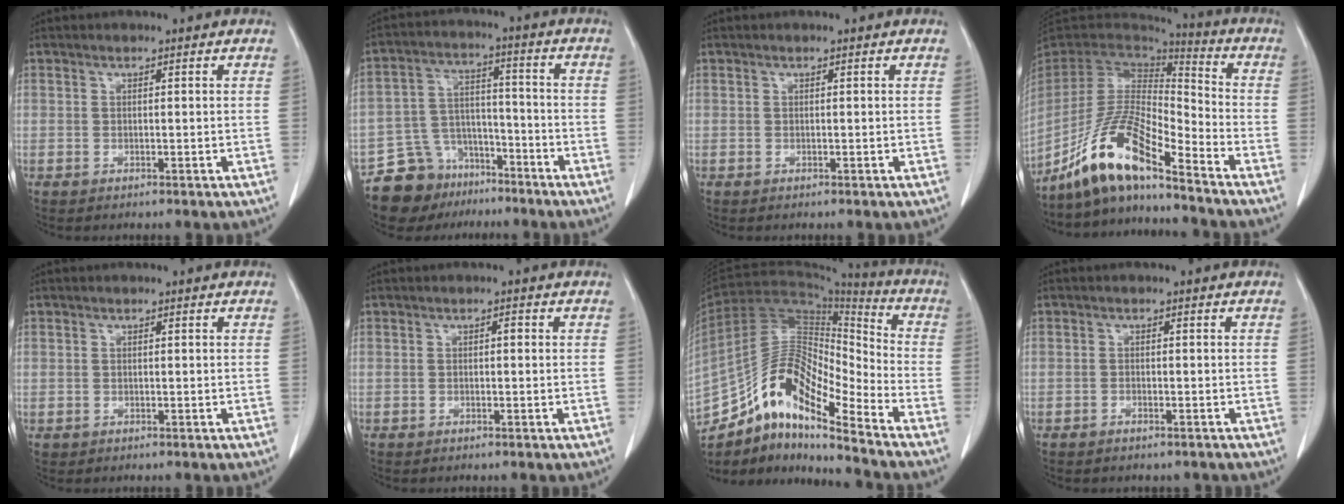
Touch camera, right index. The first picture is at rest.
{"total": 10.1, "force": [-7.7, 6.3, 1.3], "torque": [-0.029, 0.040, -0.129]}
{"total": 0.0}
{"total": 14.2, "force": [-10.3, 1.8, 9.6], "torque": [-0.188, -0.001, -0.192]}
{"total": 0.6, "force": [0.0, 0.6, 0.0], "torque": [0.003, 0.005, -0.002]}
{"total": 0.7, "force": [0.0, 0.2, 0.6], "torque": [-0.008, 0.003, 0.000]}
{"total": 16.0, "force": [-11.8, 3.1, 10.4], "torque": [-0.189, 0.038, -0.210]}
{"total": 2.0, "force": [-1.7, 0.9, 0.6], "torque": [-0.009, 0.000, -0.019]}